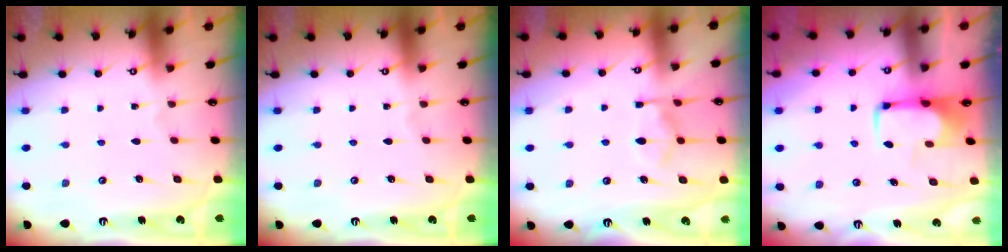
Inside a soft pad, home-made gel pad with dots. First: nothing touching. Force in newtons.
{"total": 0.0}
{"total": 9.4, "press": 9.4, "slide": 0.8}
{"total": 2.0, "press": 1.9, "slide": 0.4}